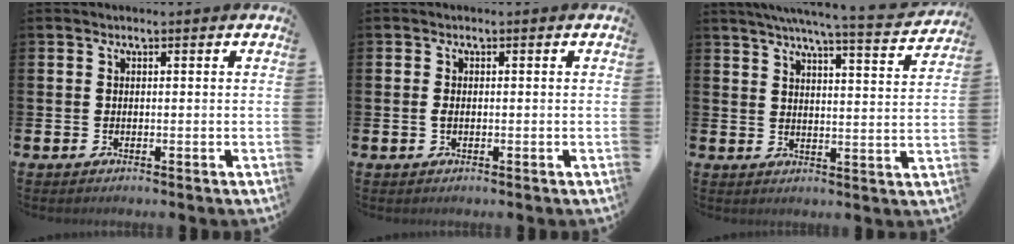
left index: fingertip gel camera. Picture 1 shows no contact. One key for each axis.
{"total": 0.9, "fx": 0.0, "fy": 0.5, "fz": 0.8, "tx": -0.019, "ty": 0.006, "tz": -0.002}
{"total": 6.5, "fx": 6.0, "fy": -0.1, "fz": 2.4, "tx": -0.045, "ty": -0.047, "tz": 0.098}